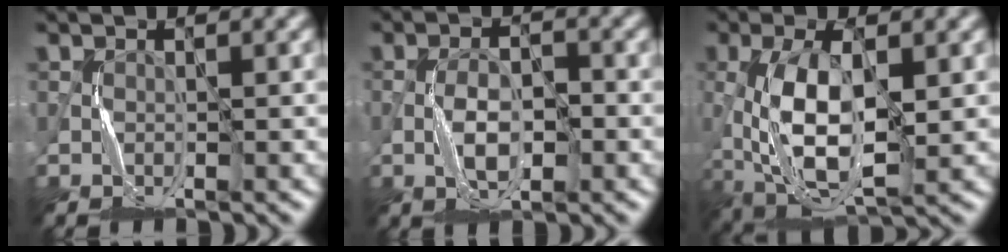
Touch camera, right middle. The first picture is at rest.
{"total": 3.7, "force": [-1.0, 1.6, 3.1], "torque": [-0.059, 0.004, -0.020]}
{"total": 9.1, "force": [-0.5, 3.8, 8.3], "torque": [-0.170, 0.002, -0.010]}